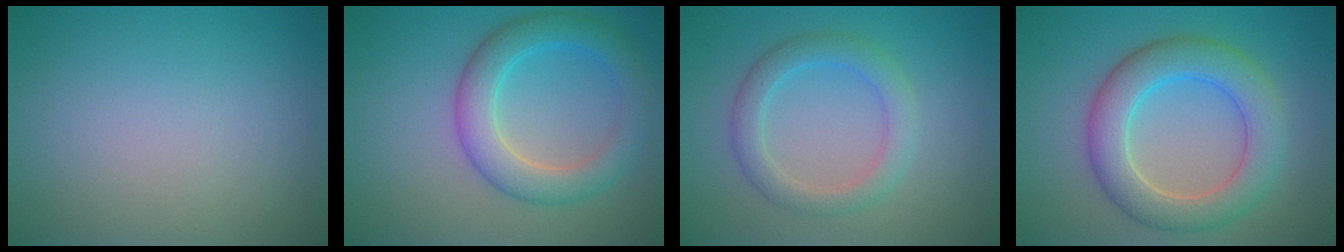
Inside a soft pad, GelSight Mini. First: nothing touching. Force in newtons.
{"total": 5.0, "press": 5.0, "slide": 0.2}
{"total": 3.2, "press": 3.2, "slide": 0.1}
{"total": 6.3, "press": 6.3, "slide": 0.5}